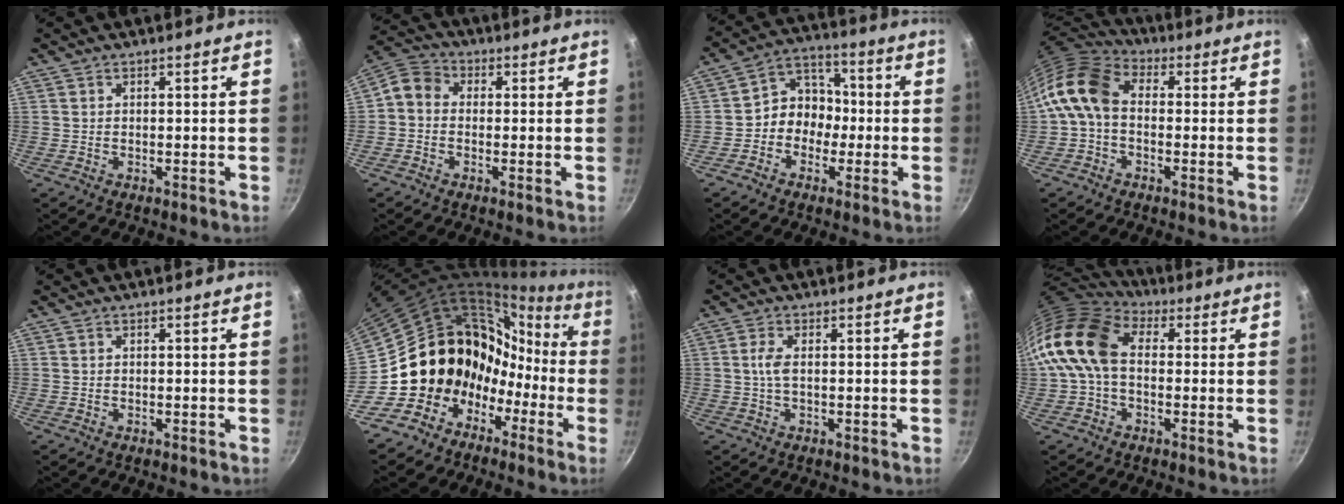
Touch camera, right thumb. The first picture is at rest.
{"total": 5.4, "force": [-0.6, 4.6, 2.9], "torque": [-0.052, 0.025, -0.032]}
{"total": 8.3, "force": [-1.7, 7.2, 3.8], "torque": [-0.011, 0.039, -0.044]}
{"total": 10.8, "force": [-0.4, 7.8, 7.5], "torque": [-0.134, 0.032, -0.029]}
{"total": 0.0}
{"total": 14.9, "force": [-2.9, 13.8, 4.6], "torque": [0.000, 0.076, -0.049]}
{"total": 2.6, "force": [0.0, 0.9, 2.5], "torque": [-0.063, 0.005, -0.001]}
{"total": 13.4, "force": [0.5, 9.5, 9.5], "torque": [-0.164, 0.026, -0.011]}